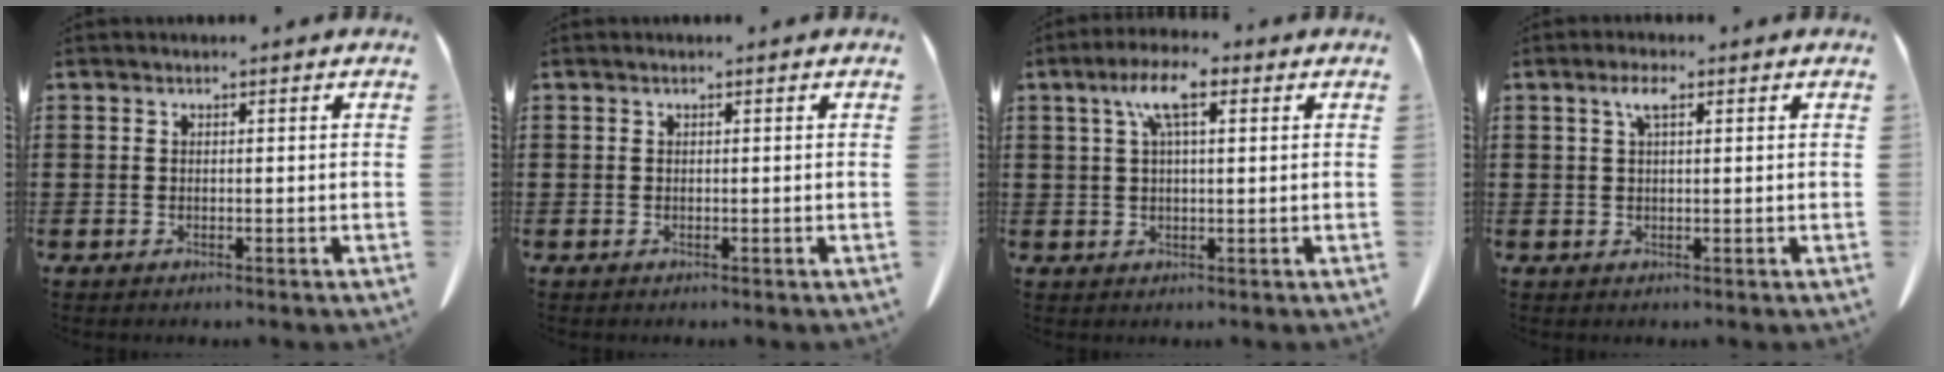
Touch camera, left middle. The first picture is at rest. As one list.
[{"total": 0.0}, {"total": 6.7, "force": [2.7, 2.0, 5.8], "torque": [-0.120, 0.014, 0.043]}, {"total": 3.0, "force": [1.2, 0.9, 2.5], "torque": [-0.055, 0.009, 0.019]}]